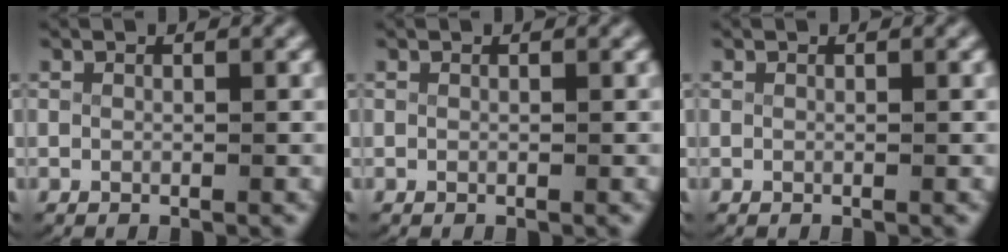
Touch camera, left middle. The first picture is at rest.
{"total": 0.0}
{"total": 0.0}